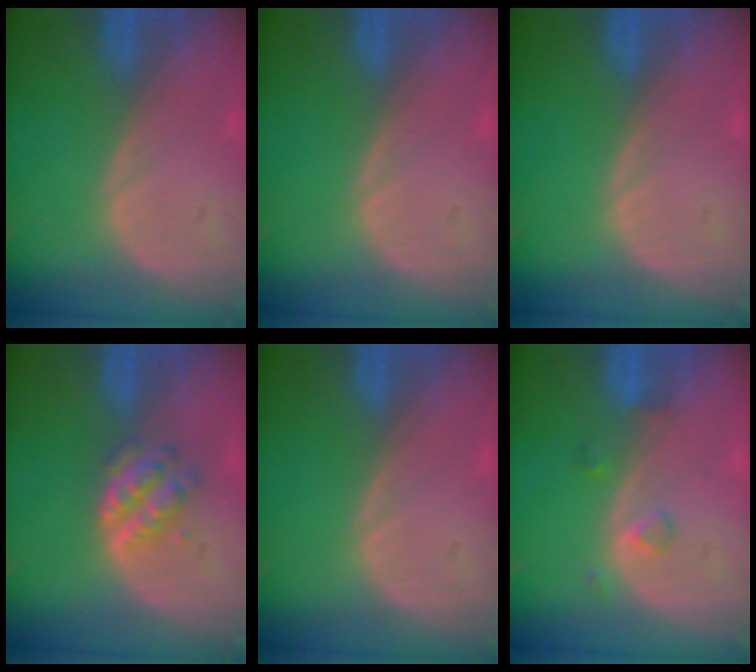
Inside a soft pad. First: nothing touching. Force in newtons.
{"total": 0.0}
{"total": 0.0}
{"total": 5.0, "press": 4.4, "slide": 2.4}
{"total": 0.0}
{"total": 1.8, "press": 1.8, "slide": 0.1}